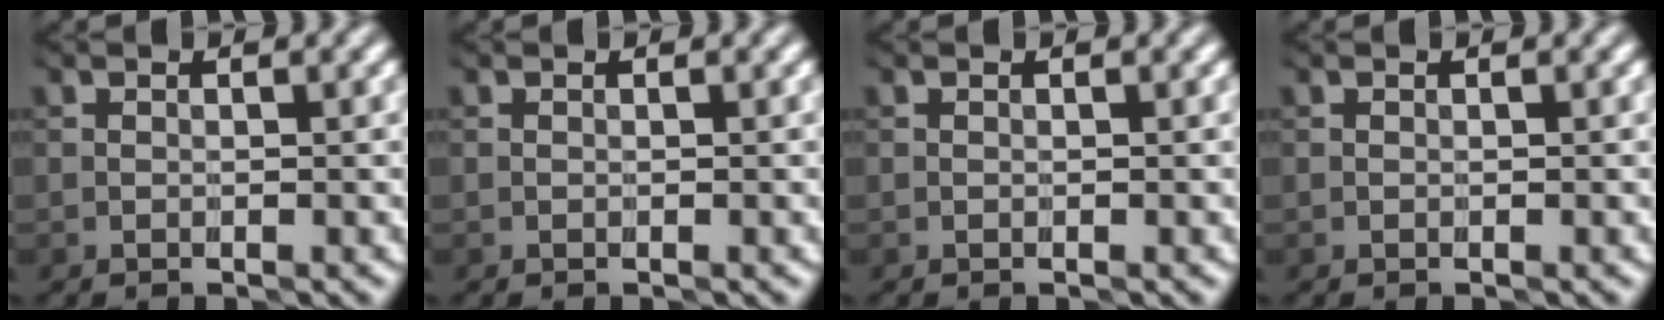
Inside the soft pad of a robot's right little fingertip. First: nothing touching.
{"total": 0.0}
{"total": 0.0}
{"total": 0.0}